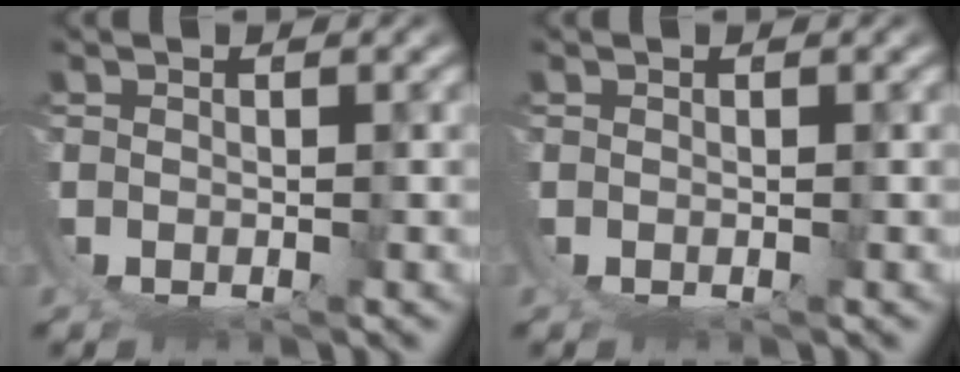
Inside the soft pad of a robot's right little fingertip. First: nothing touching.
{"total": 0.0}